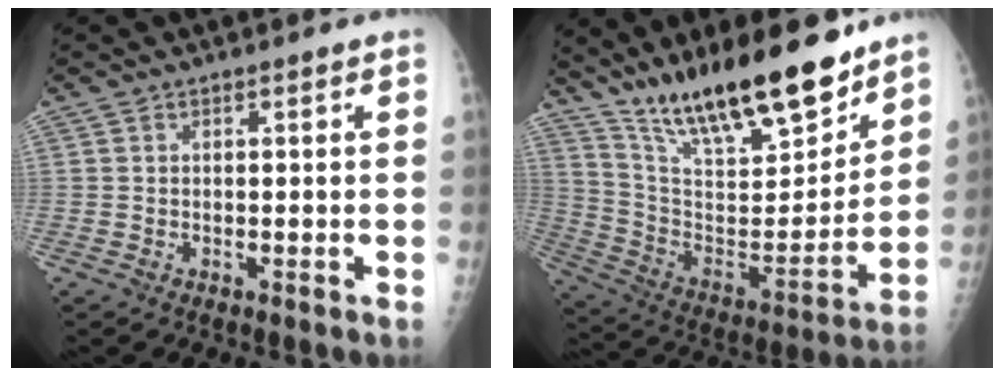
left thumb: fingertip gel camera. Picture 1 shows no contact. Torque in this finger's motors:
{"motor_torque": [1.63, 0.97, 1.41, -1.36, 0.14]}